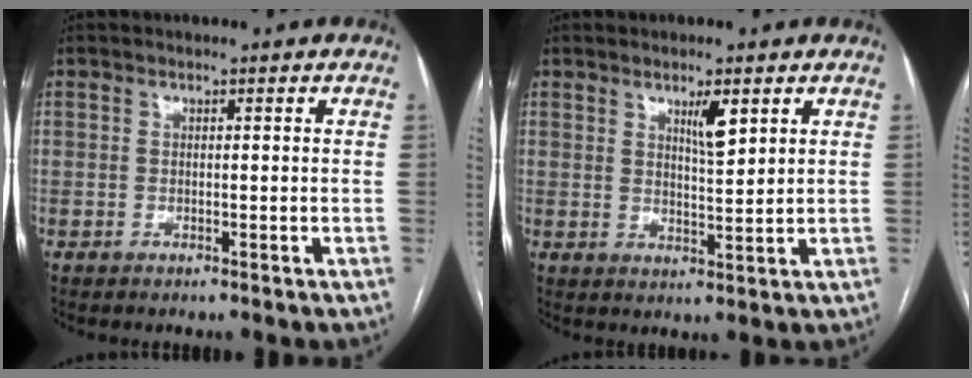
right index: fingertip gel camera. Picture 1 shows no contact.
{"total": 4.1, "force": [2.2, 0.6, 3.3], "torque": [-0.059, -0.004, 0.040]}